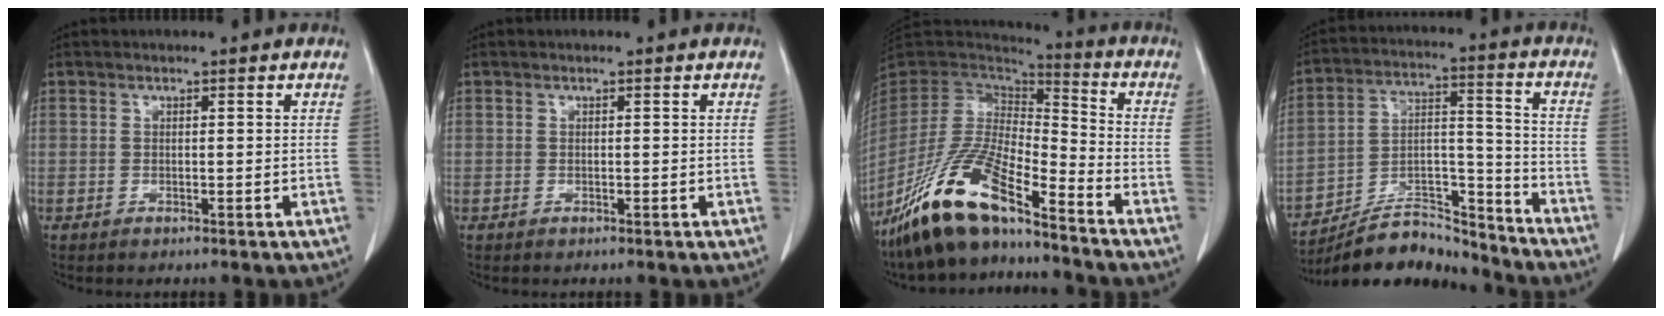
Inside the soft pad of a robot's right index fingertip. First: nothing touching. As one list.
[{"total": 0.0}, {"total": 16.9, "force": [-12.3, 3.4, 11.1], "torque": [-0.222, -0.015, -0.231]}, {"total": 13.6, "force": [-13.0, 3.0, 2.5], "torque": [-0.036, 0.047, -0.223]}]